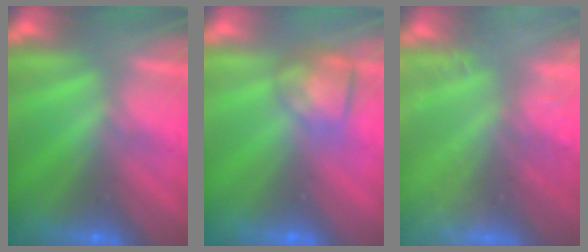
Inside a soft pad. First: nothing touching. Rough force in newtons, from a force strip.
{"total": 2.9}
{"total": 7.5}